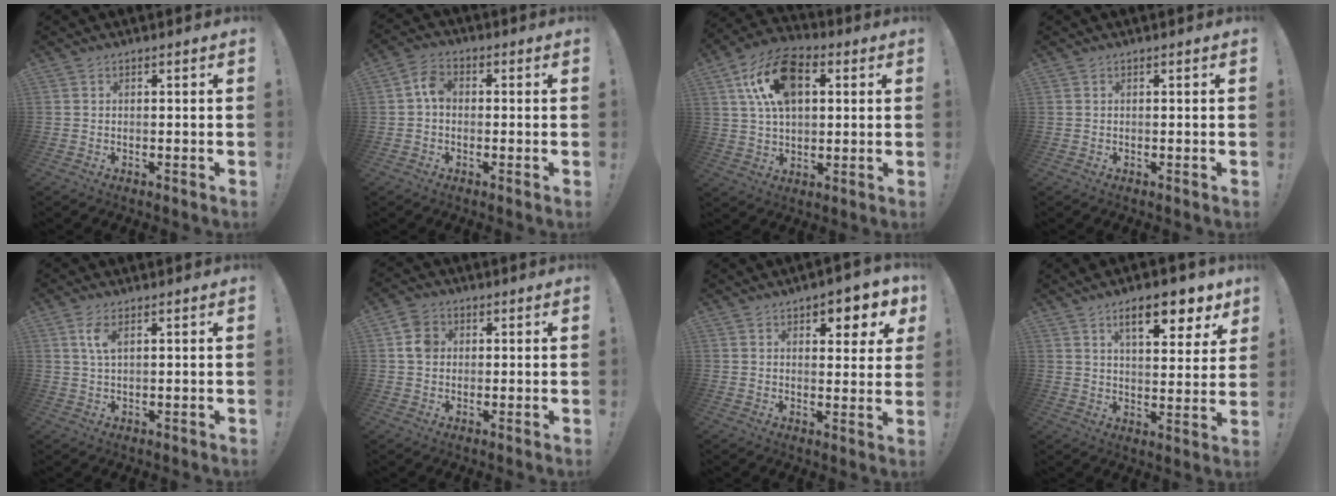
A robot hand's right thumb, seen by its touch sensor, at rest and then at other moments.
{"total": 5.3, "force": [-0.3, 3.6, 3.9], "torque": [-0.077, 0.017, -0.004]}
{"total": 16.8, "force": [5.8, 10.3, 11.8], "torque": [-0.204, -0.001, 0.106]}
{"total": 0.0}
{"total": 4.2, "force": [1.7, 1.6, 3.5], "torque": [-0.066, 0.001, 0.027]}
{"total": 6.1, "force": [1.0, 5.1, 3.2], "torque": [-0.047, 0.011, 0.021]}
{"total": 5.9, "force": [3.7, 2.8, 3.6], "torque": [-0.030, -0.027, 0.059]}
{"total": 12.6, "force": [7.4, 4.3, 9.3], "torque": [-0.132, -0.035, 0.121]}